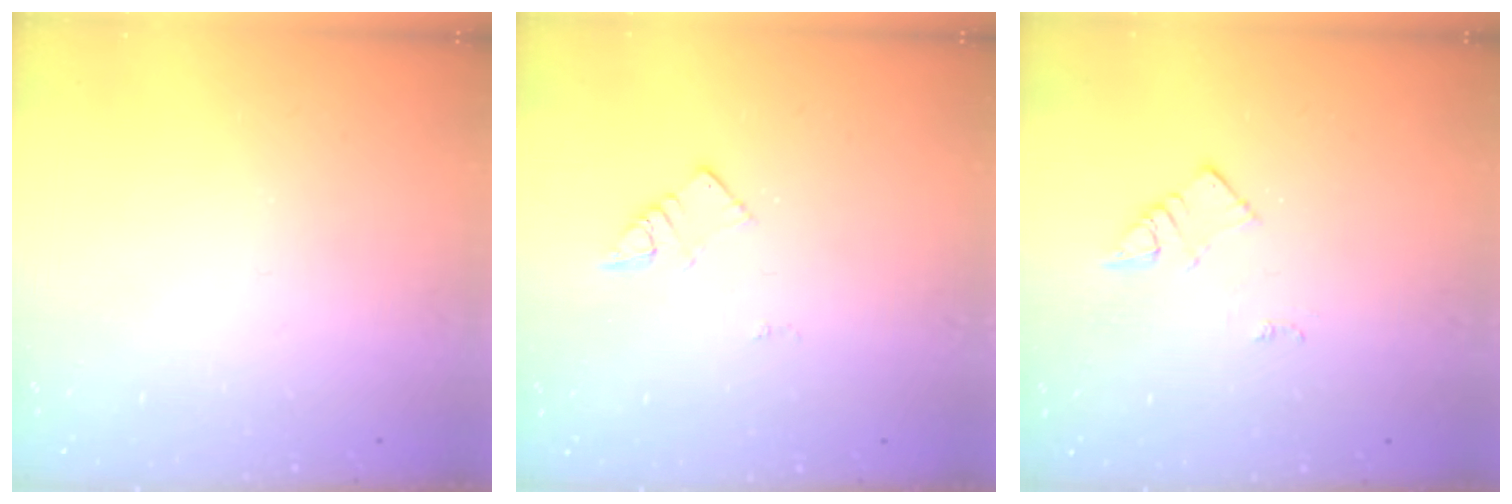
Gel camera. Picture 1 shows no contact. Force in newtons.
{"total": 3.0, "press": 3.0, "slide": 0.4}
{"total": 2.7, "press": 2.6, "slide": 0.4}